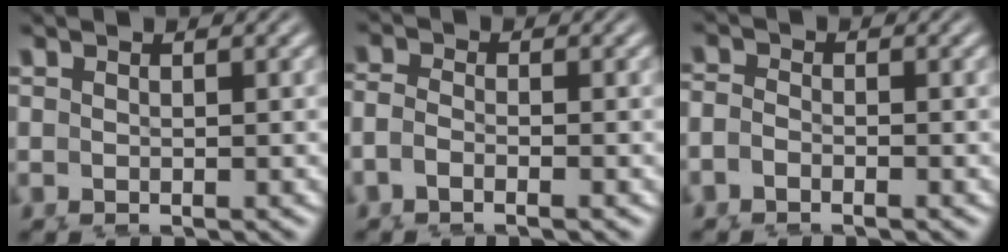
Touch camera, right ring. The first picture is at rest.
{"total": 3.0, "force": [-0.8, 2.3, 1.7], "torque": [-0.049, -0.013, -0.011]}
{"total": 2.0, "force": [-0.6, 1.7, 0.7], "torque": [-0.018, -0.010, -0.012]}